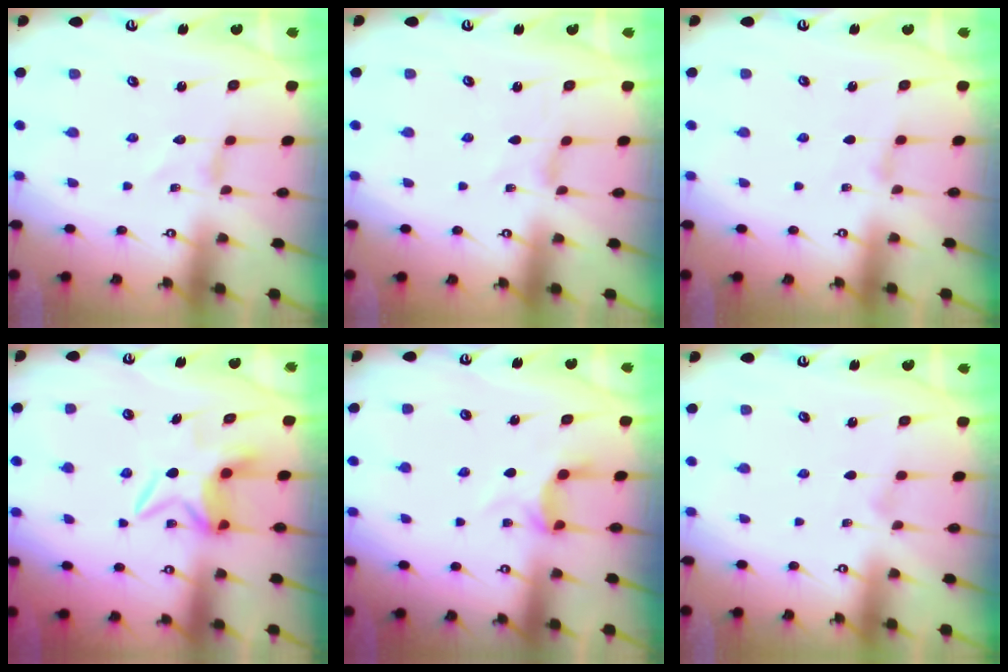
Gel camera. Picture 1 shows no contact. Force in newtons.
{"total": 0.0}
{"total": 1.8, "press": 1.7, "slide": 0.4}
{"total": 6.7, "press": 6.7, "slide": 0.5}
{"total": 4.3, "press": 4.3, "slide": 0.8}
{"total": 0.0}